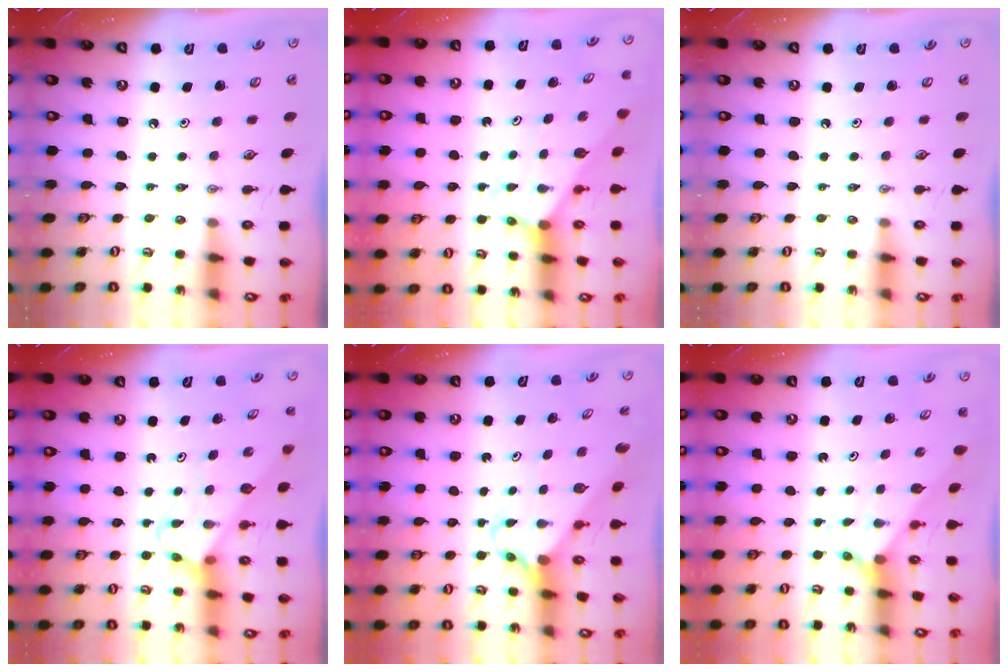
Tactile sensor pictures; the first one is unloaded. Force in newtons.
{"total": 3.0, "press": 2.9, "slide": 0.4}
{"total": 0.0}
{"total": 3.6, "press": 3.6, "slide": 0.1}
{"total": 2.7, "press": 2.7, "slide": 0.2}
{"total": 2.3, "press": 2.3, "slide": 0.2}